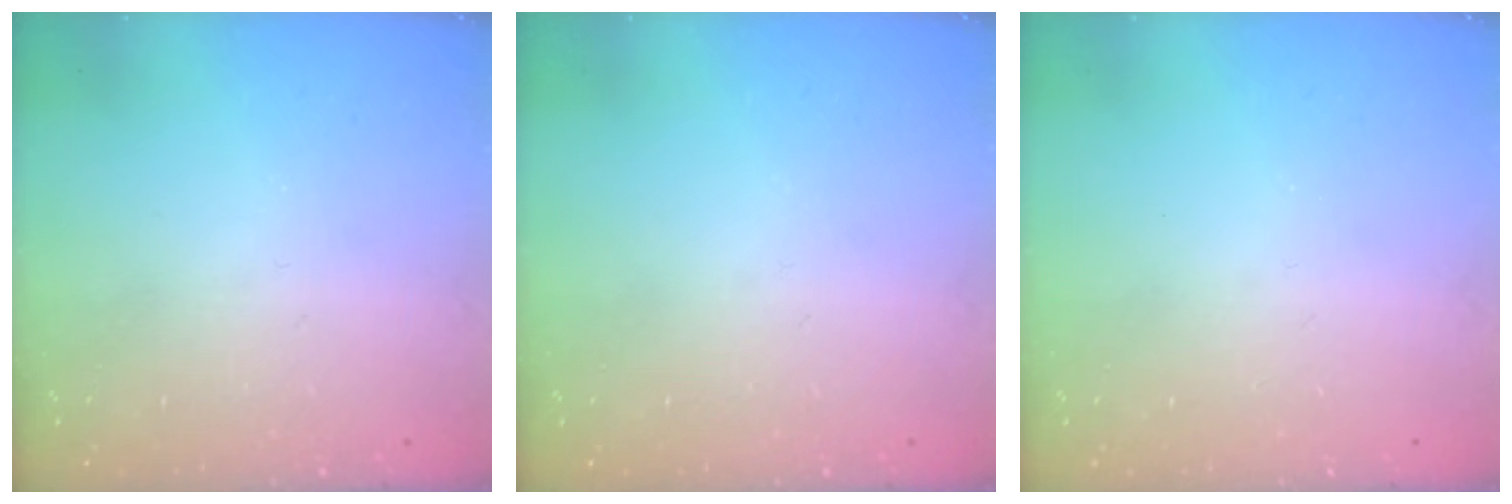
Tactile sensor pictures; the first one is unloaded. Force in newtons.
{"total": 0.0}
{"total": 0.0}